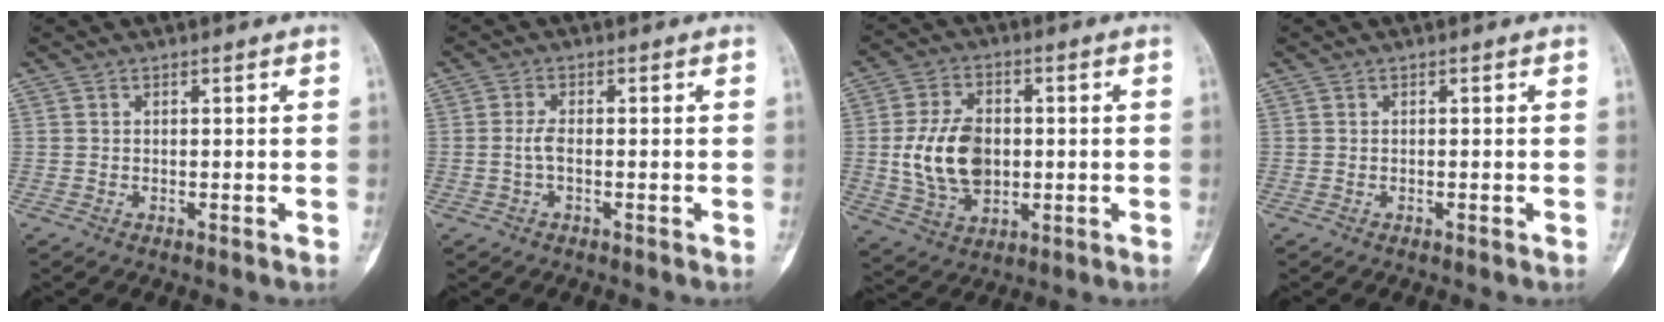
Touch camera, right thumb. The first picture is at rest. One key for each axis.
{"total": 2.4, "fx": -0.5, "fy": 0.9, "fz": 2.1, "tx": -0.051, "ty": 0.002, "tz": -0.010}
{"total": 12.7, "fx": -0.2, "fy": 8.5, "fz": 9.4, "tx": -0.158, "ty": 0.003, "tz": 0.005}
{"total": 0.0}